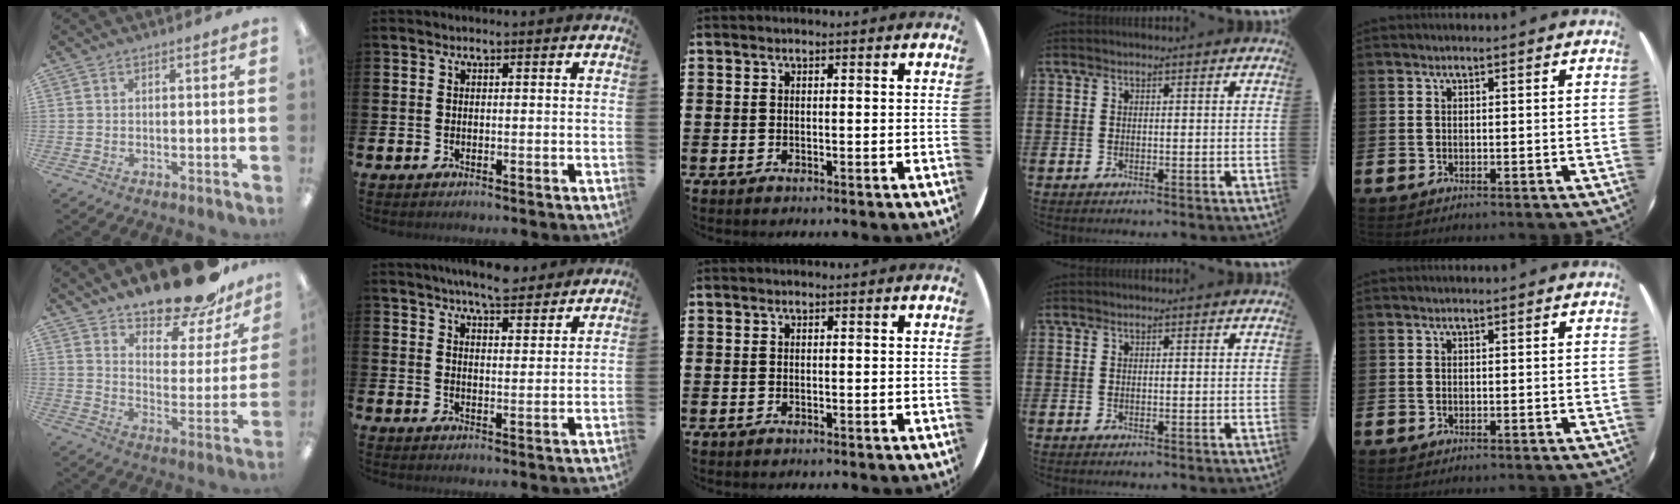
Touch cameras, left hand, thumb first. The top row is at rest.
{"thumb": {"total": 18.2, "force": [15.9, 5.4, 7.1], "torque": [-0.100, -0.122, 0.272]}, "index": {"total": 6.0, "force": [5.8, 0.6, 1.4], "torque": [-0.032, -0.024, 0.104]}}